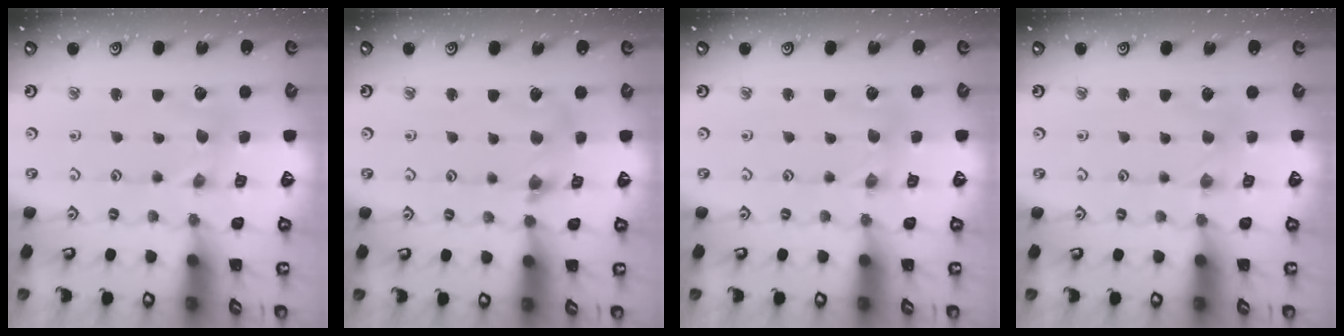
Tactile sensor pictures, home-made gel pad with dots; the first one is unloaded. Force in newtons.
{"total": 6.4, "press": 6.4, "slide": 0.6}
{"total": 1.2, "press": 1.2, "slide": 0.2}
{"total": 3.0, "press": 3.0, "slide": 0.3}